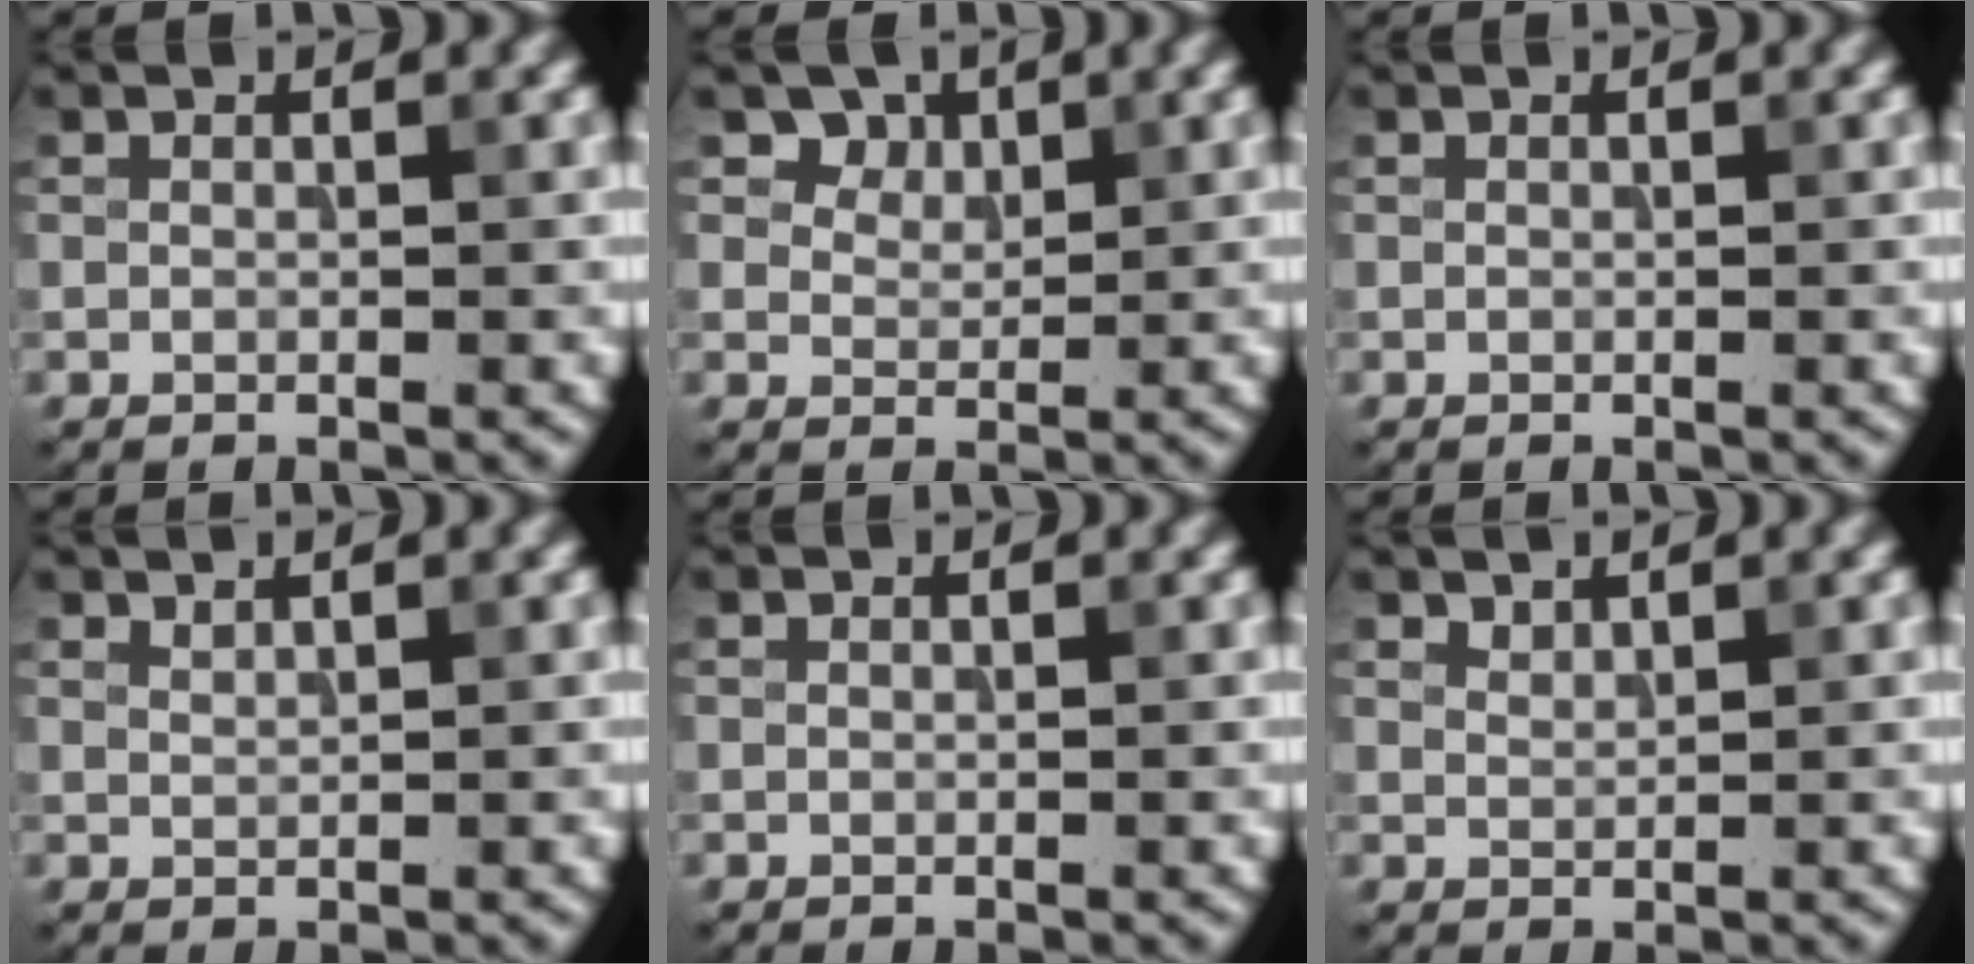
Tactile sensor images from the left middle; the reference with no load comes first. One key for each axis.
{"total": 3.4, "fx": 2.3, "fy": 2.2, "fz": 1.1, "tx": -0.036, "ty": -0.023, "tz": 0.056}
{"total": 0.0}
{"total": 0.7, "fx": 0.7, "fy": 0.0, "fz": 0.1, "tx": 0.001, "ty": -0.001, "tz": 0.015}
{"total": 0.0}
{"total": 1.0, "fx": 0.9, "fy": 0.2, "fz": 0.1, "tx": -0.004, "ty": -0.003, "tz": 0.022}